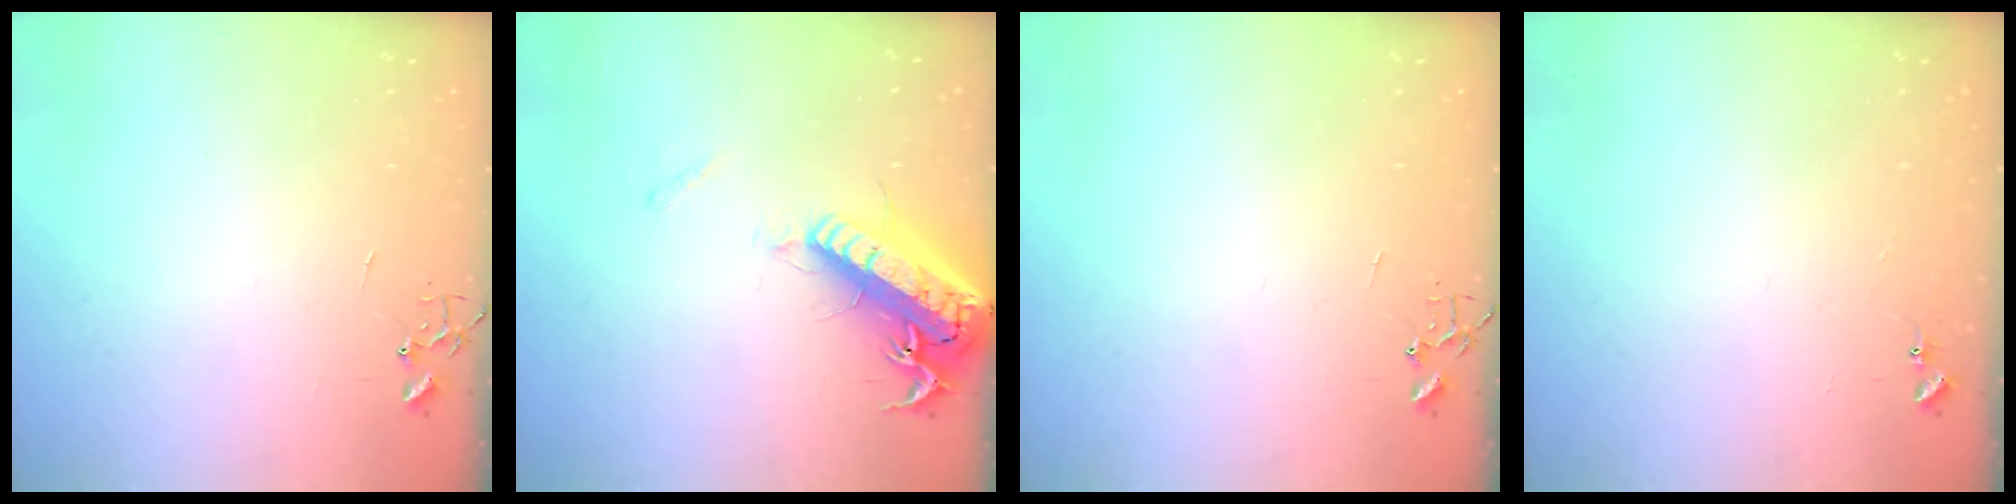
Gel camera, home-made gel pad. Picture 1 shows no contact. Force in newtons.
{"total": 20.1, "press": 19.7, "slide": 3.9}
{"total": 0.0}
{"total": 5.4, "press": 5.4, "slide": 0.6}